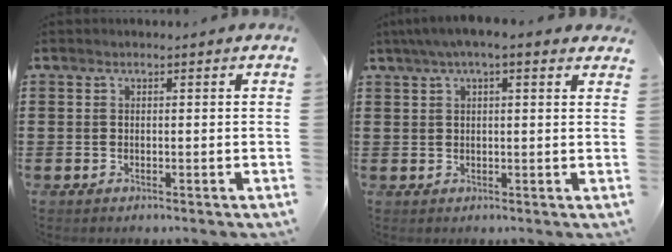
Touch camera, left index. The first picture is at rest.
{"total": 3.8, "force": [2.5, 0.6, 2.8], "torque": [-0.059, 0.006, 0.044]}